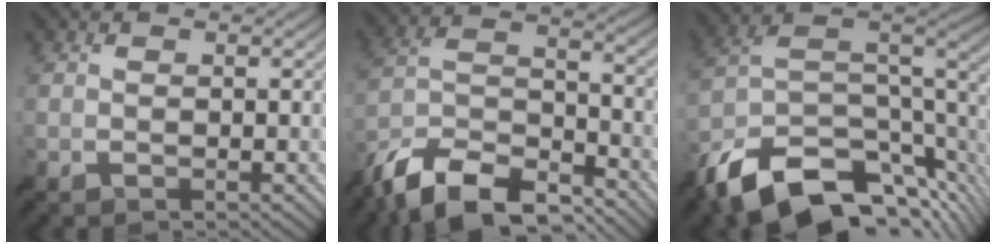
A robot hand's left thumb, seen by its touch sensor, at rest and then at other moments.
{"total": 14.3, "force": [-11.6, 4.8, 7.0], "torque": [-0.163, 0.003, -0.209]}
{"total": 14.6, "force": [-8.6, 6.9, 9.7], "torque": [-0.220, -0.012, -0.141]}